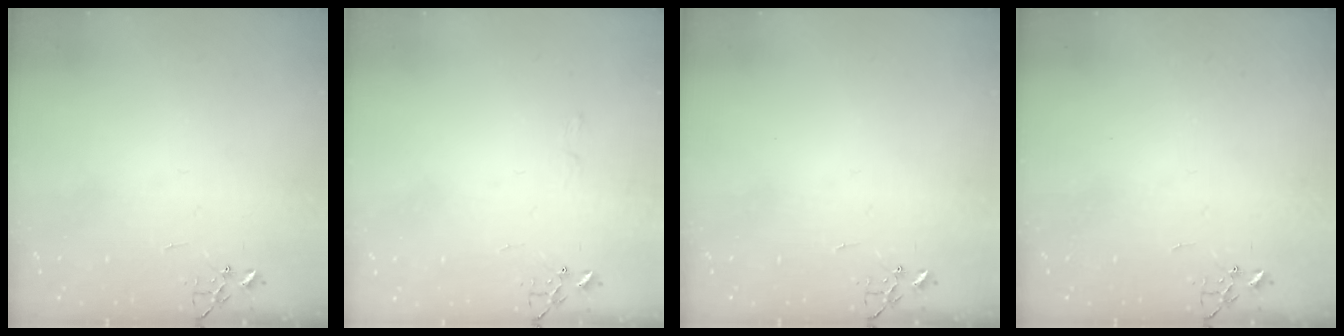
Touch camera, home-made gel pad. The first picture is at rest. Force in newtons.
{"total": 3.9, "press": 3.9, "slide": 0.5}
{"total": 0.0}
{"total": 0.0}